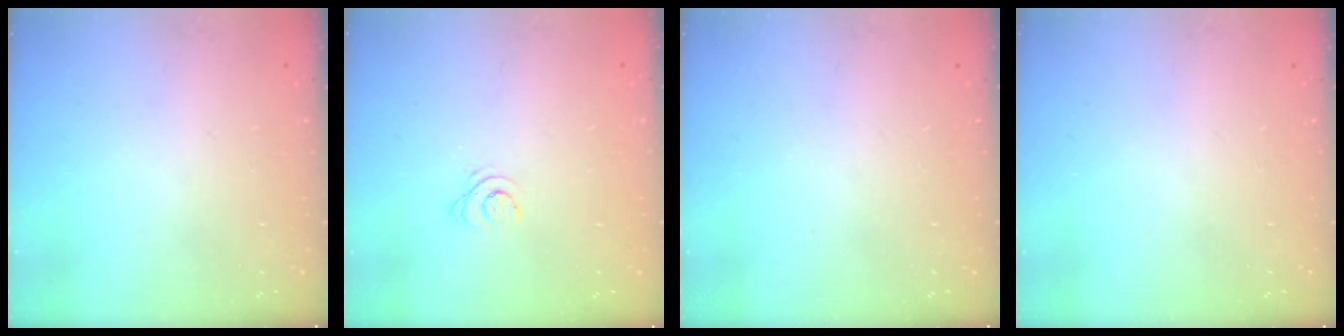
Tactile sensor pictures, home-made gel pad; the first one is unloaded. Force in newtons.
{"total": 4.0, "press": 3.9, "slide": 0.5}
{"total": 0.0}
{"total": 0.0}